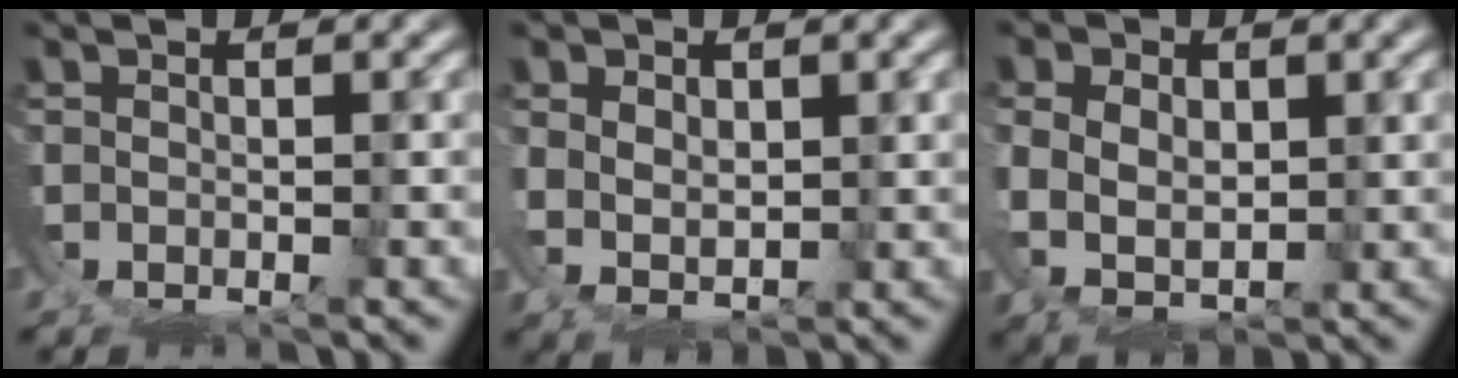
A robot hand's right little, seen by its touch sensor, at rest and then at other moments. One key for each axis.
{"total": 4.0, "fx": 1.2, "fy": 2.3, "fz": 3.0, "tx": -0.066, "ty": -0.018, "tz": 0.032}
{"total": 7.4, "fx": 0.1, "fy": 5.7, "fz": 4.7, "tx": -0.109, "ty": -0.029, "tz": 0.011}